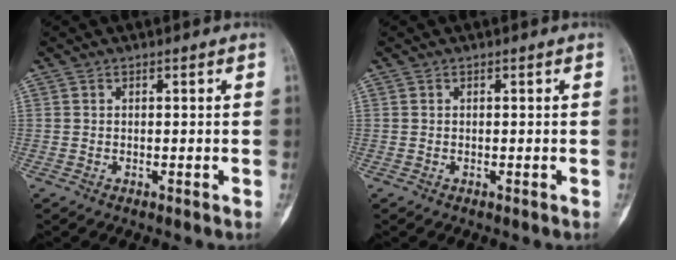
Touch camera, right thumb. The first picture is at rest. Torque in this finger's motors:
{"motor_torque": [0.02, 0.03, -0.02, -0.04, 0.00]}